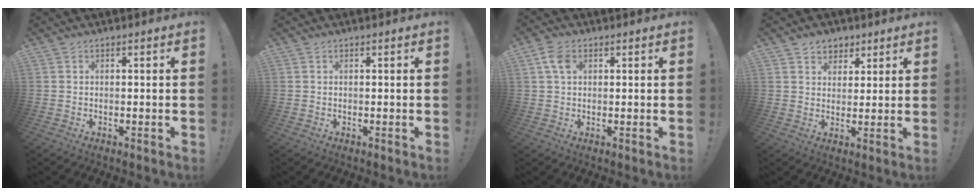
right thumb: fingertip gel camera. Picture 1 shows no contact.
{"total": 0.0}
{"total": 5.0, "force": [1.6, 3.0, 3.6], "torque": [-0.069, 0.006, 0.033]}
{"total": 6.4, "force": [3.8, 5.1, 0.6], "torque": [-0.003, -0.029, 0.075]}